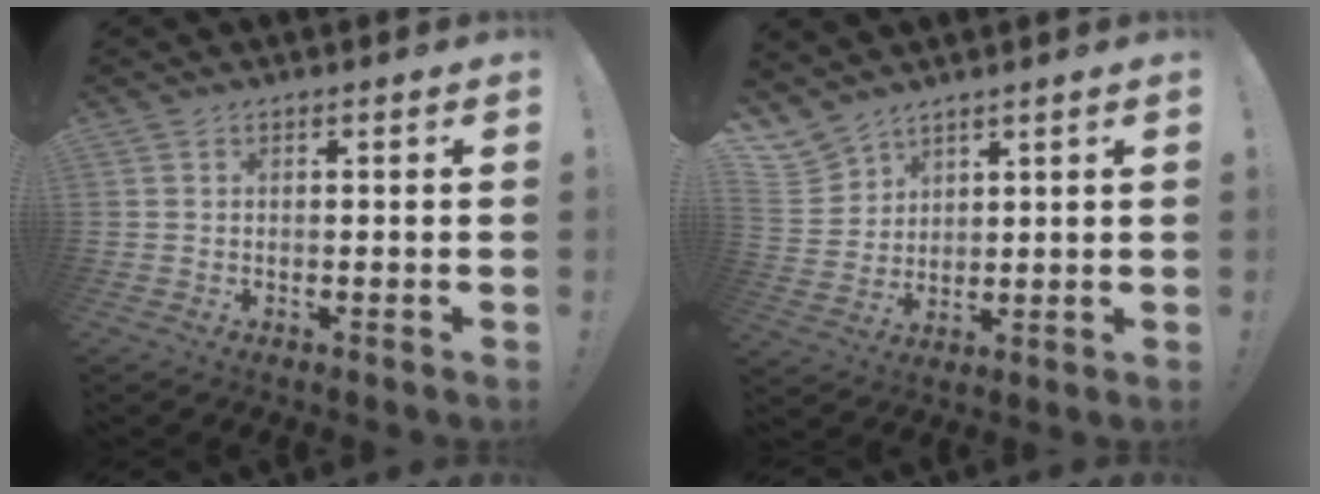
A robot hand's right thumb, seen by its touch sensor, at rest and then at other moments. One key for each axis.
{"total": 6.9, "fx": 5.5, "fy": 4.2, "fz": -0.1, "tx": -0.006, "ty": -0.048, "tz": 0.108}